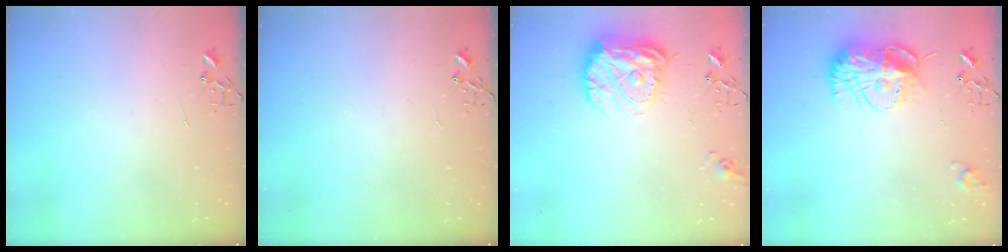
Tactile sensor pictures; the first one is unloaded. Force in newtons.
{"total": 0.0}
{"total": 16.7, "press": 16.6, "slide": 1.2}
{"total": 15.3, "press": 15.3, "slide": 1.2}